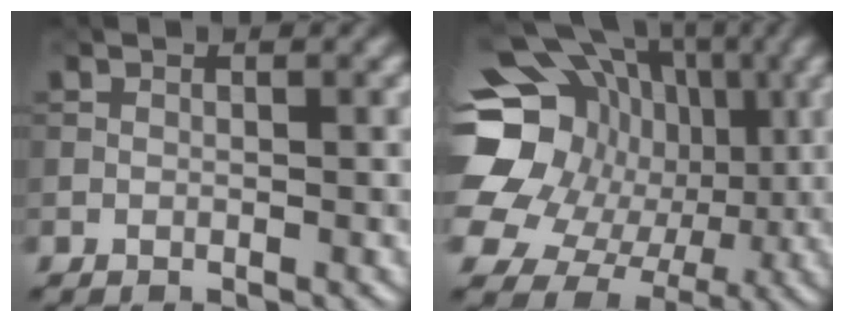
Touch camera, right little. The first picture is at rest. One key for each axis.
{"total": 20.8, "fx": 1.8, "fy": 18.5, "fz": 9.3, "tx": -0.209, "ty": 0.028, "tz": 0.005}